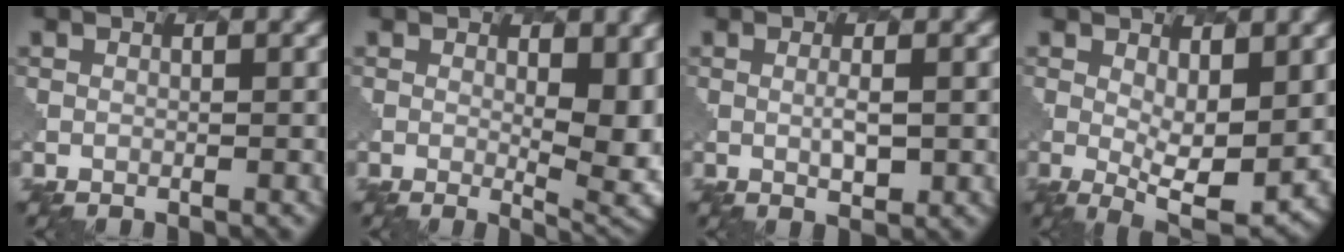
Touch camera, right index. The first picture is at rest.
{"total": 7.8, "force": [0.5, 3.4, 7.0], "torque": [-0.087, -0.014, 0.016]}
{"total": 1.6, "force": [0.4, 0.4, 1.5], "torque": [-0.032, -0.003, 0.008]}
{"total": 5.5, "force": [0.6, 2.2, 5.0], "torque": [-0.087, -0.012, 0.015]}